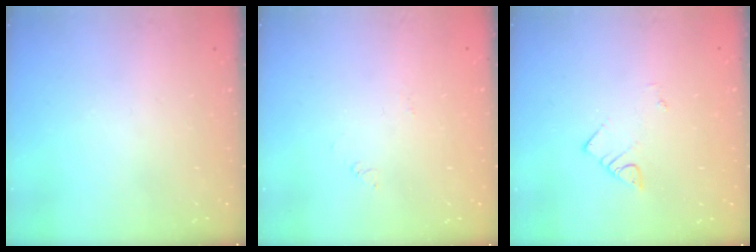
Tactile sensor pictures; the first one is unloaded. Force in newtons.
{"total": 1.7, "press": 1.7, "slide": 0.2}
{"total": 2.5, "press": 2.5, "slide": 0.2}